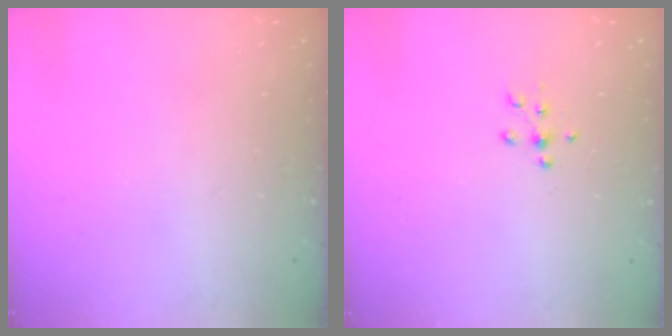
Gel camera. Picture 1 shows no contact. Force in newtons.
{"total": 4.8, "press": 4.6, "slide": 1.1}